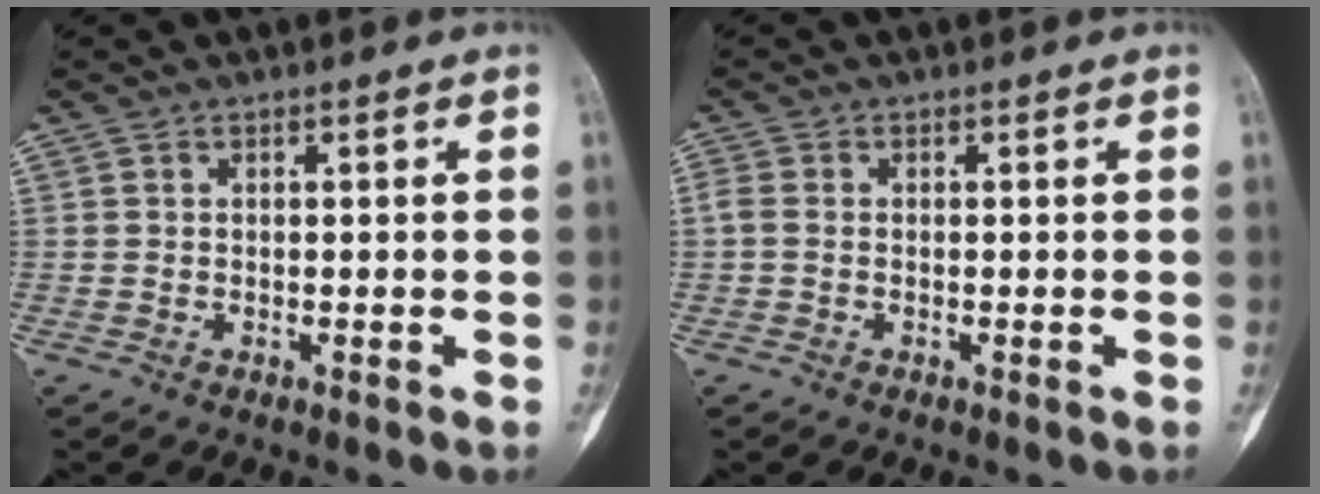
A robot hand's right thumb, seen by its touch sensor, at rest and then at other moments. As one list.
[{"total": 1.7, "force": [-0.1, 1.1, 1.3], "torque": [-0.032, -0.001, -0.008]}]